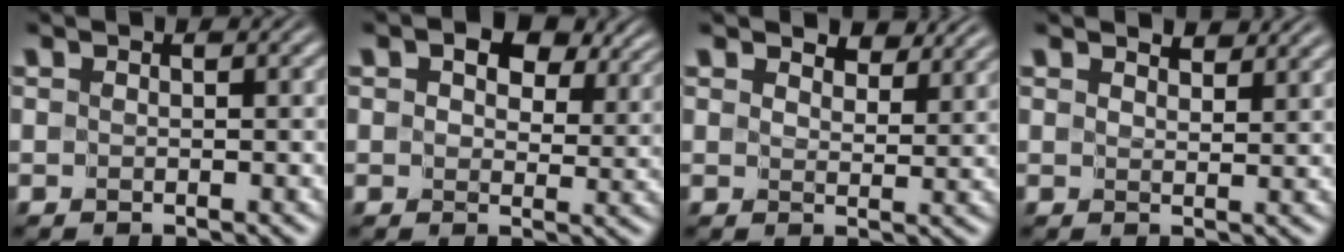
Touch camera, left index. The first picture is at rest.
{"total": 7.9, "force": [4.6, 4.3, 4.8], "torque": [-0.068, 0.003, 0.061]}
{"total": 3.6, "force": [3.4, 0.9, 1.0], "torque": [-0.024, -0.002, 0.042]}
{"total": 2.5, "force": [2.4, 0.4, 0.5], "torque": [-0.013, 0.001, 0.031]}